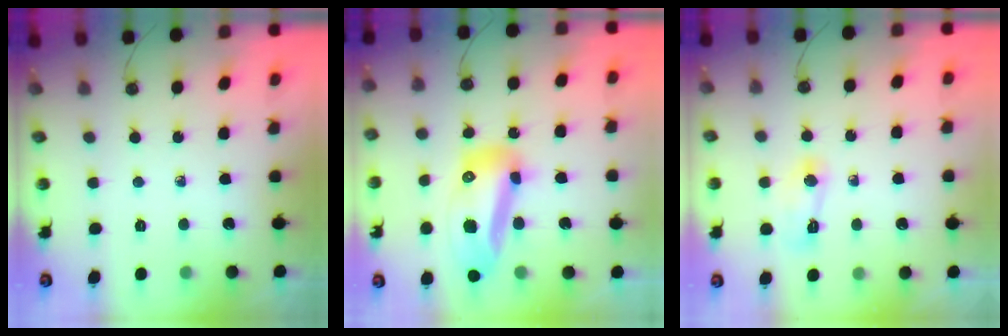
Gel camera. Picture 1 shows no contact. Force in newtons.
{"total": 15.8, "press": 15.7, "slide": 1.9}
{"total": 5.5, "press": 5.4, "slide": 0.7}